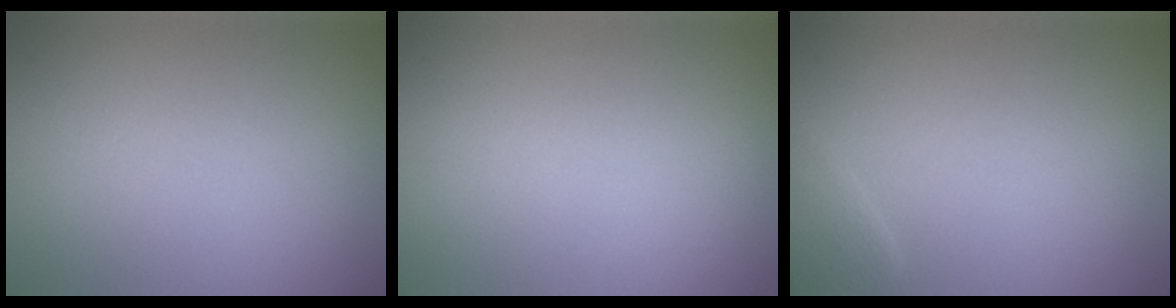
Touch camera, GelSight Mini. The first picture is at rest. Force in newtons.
{"total": 0.0}
{"total": 1.4, "press": 1.4, "slide": 0.1}